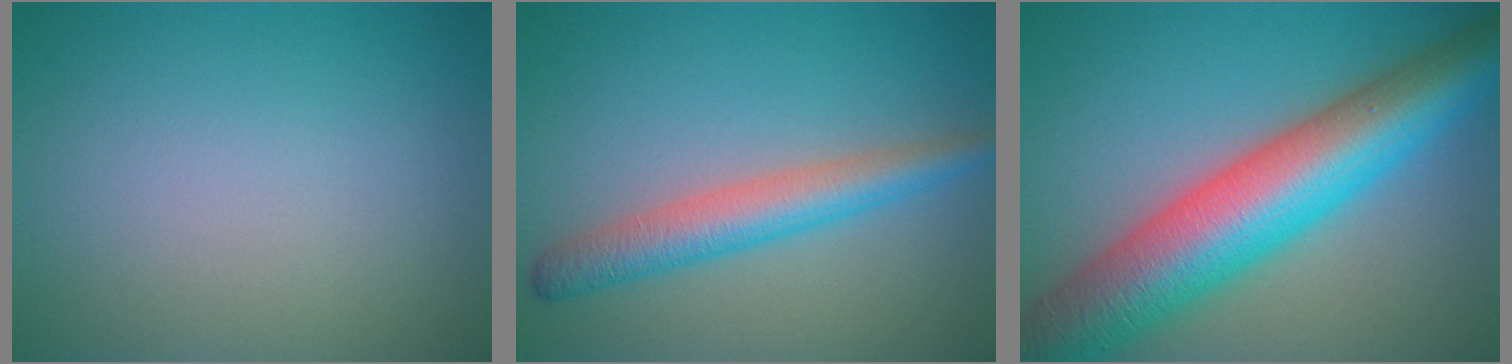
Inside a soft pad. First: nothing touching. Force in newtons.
{"total": 4.2, "press": 4.2, "slide": 0.1}
{"total": 12.5, "press": 12.5, "slide": 0.4}